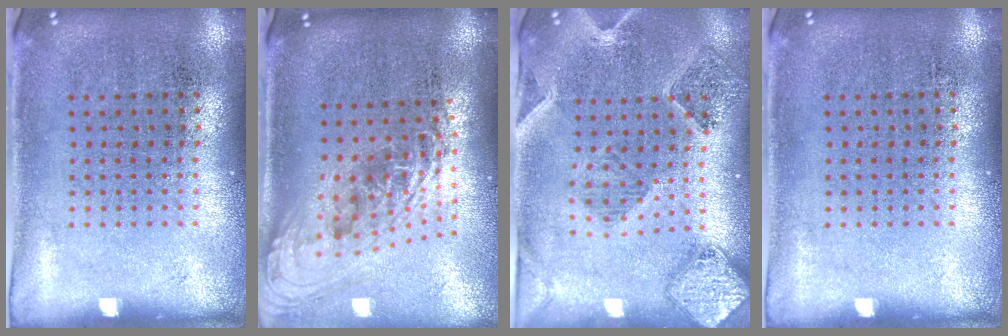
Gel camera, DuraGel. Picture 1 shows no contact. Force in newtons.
{"total": 2.2, "press": 1.6, "slide": 1.5}
{"total": 1.5, "press": 1.4, "slide": 0.4}
{"total": 0.0}